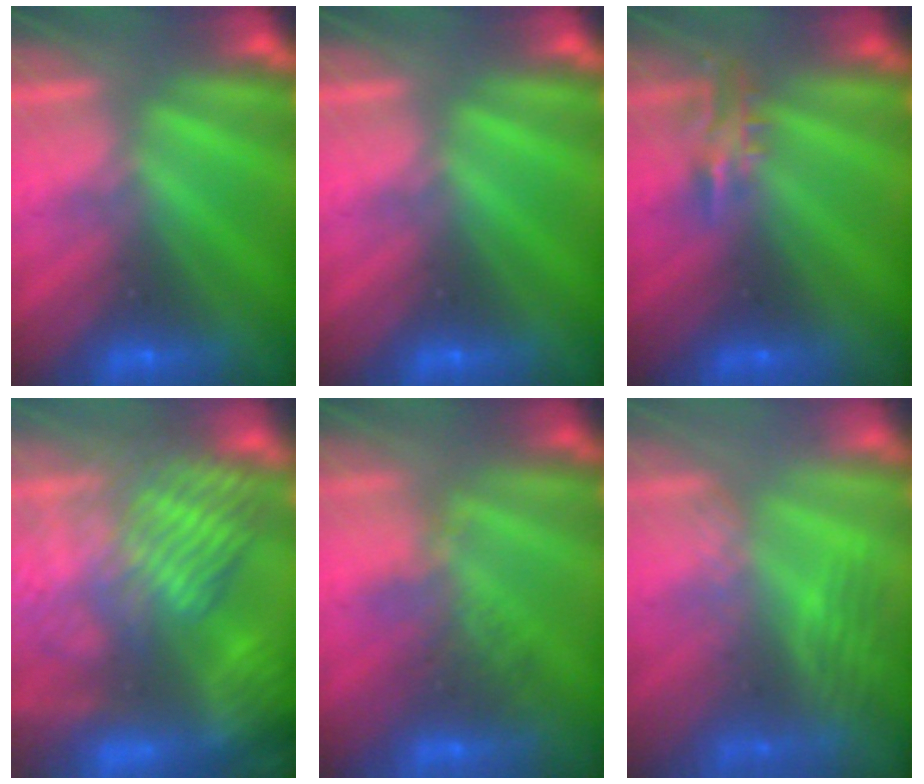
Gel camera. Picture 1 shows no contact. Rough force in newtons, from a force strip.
{"total": 0.0}
{"total": 3.5}
{"total": 6.1}
{"total": 2.4}
{"total": 2.7}